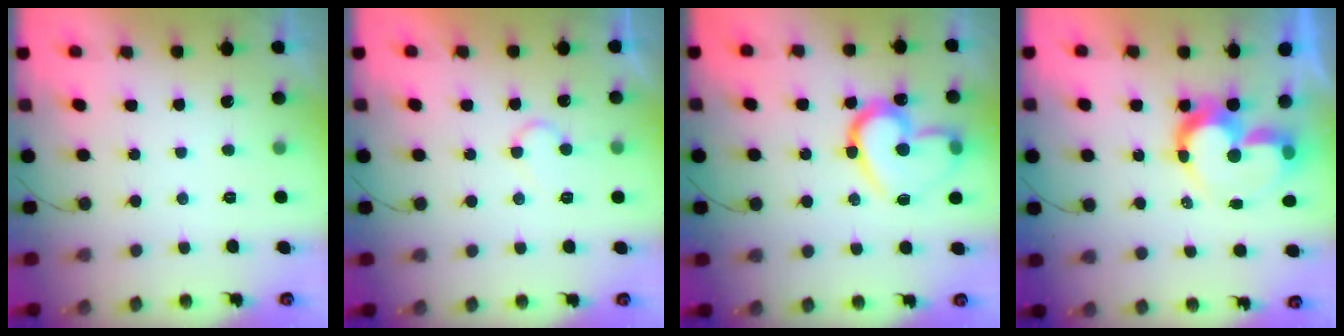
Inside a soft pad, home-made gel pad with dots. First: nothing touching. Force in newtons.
{"total": 7.3, "press": 7.3, "slide": 0.6}
{"total": 17.8, "press": 17.7, "slide": 1.8}
{"total": 12.2, "press": 12.1, "slide": 1.0}